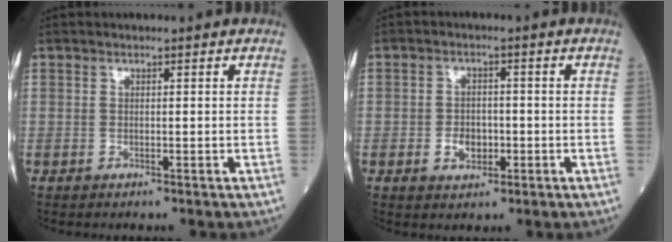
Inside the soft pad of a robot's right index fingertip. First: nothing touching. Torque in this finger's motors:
{"motor_torque": [0.14, -0.04, 0.15, 0.04]}